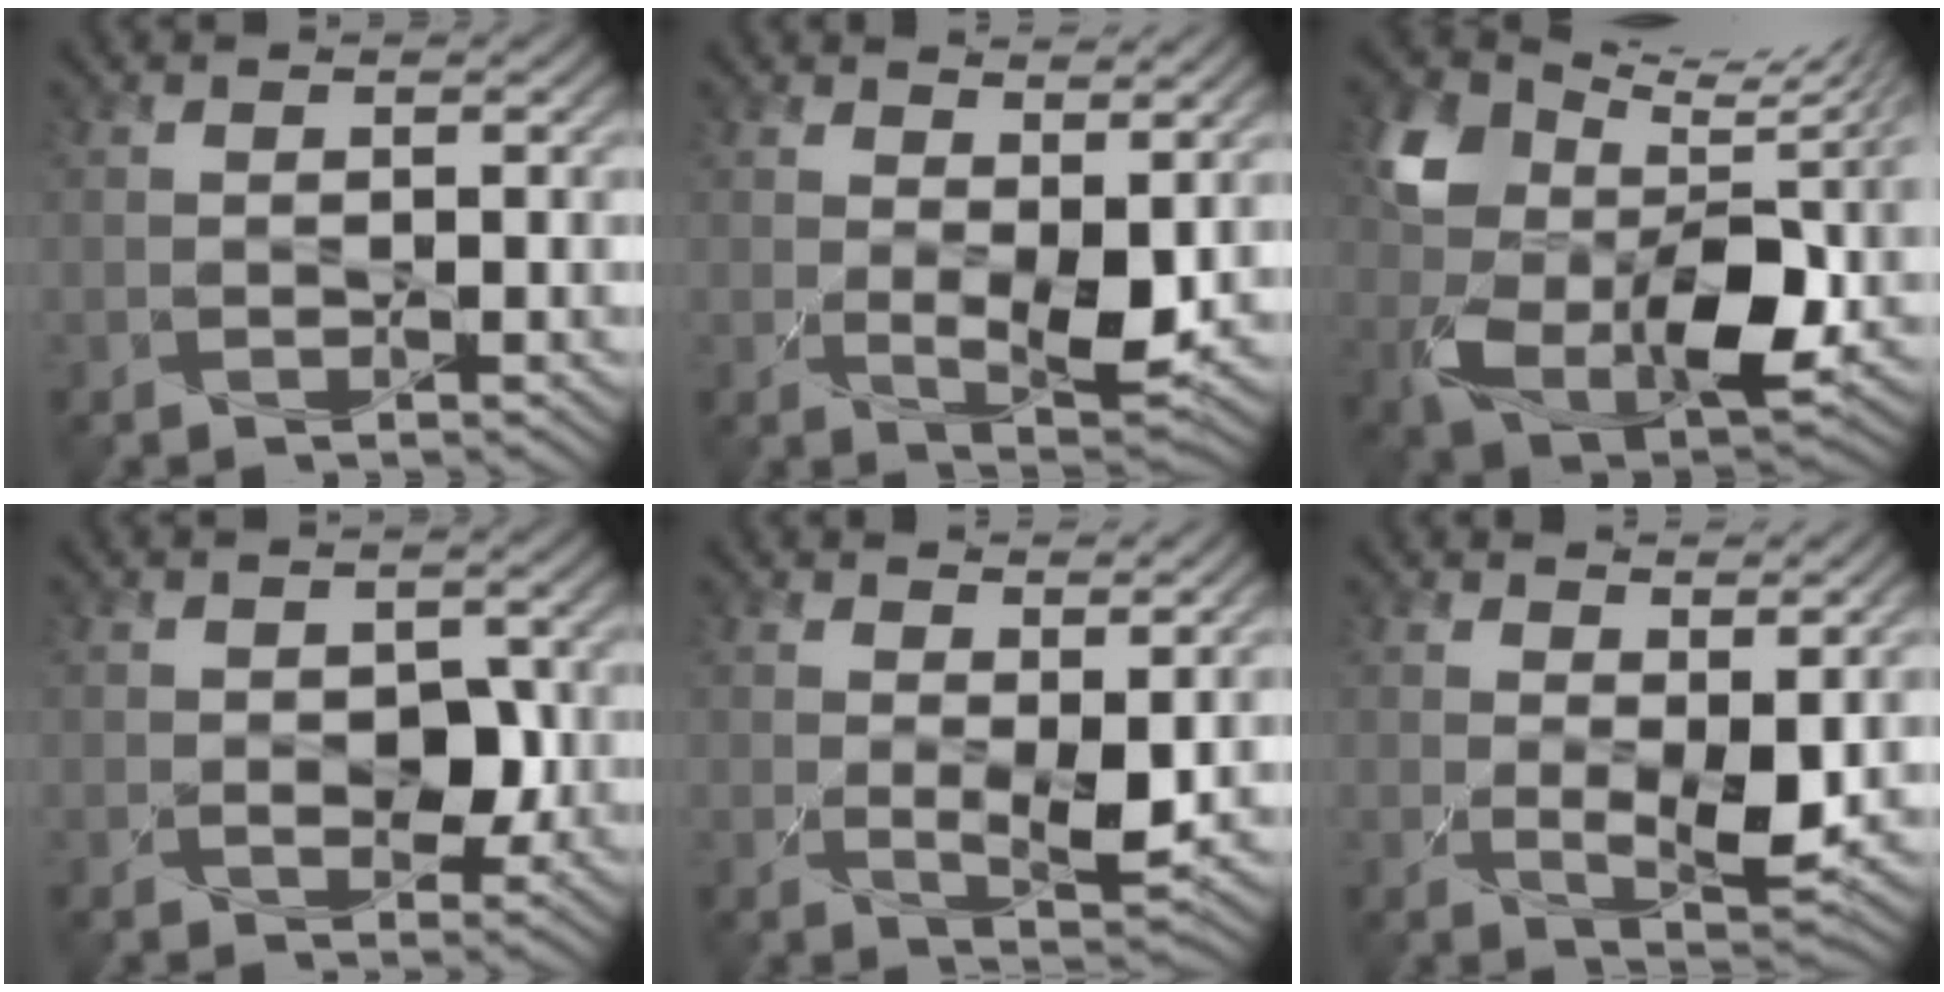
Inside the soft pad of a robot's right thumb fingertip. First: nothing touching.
{"total": 5.6, "force": [1.7, 2.7, 4.6], "torque": [-0.092, -0.015, 0.035]}
{"total": 12.7, "force": [3.7, 8.3, 8.8], "torque": [-0.191, -0.020, 0.080]}
{"total": 3.4, "force": [-0.4, 2.4, 2.5], "torque": [-0.042, -0.009, -0.007]}
{"total": 4.1, "force": [1.5, 1.7, 3.4], "torque": [-0.070, -0.012, 0.031]}
{"total": 5.1, "force": [1.6, 2.3, 4.2], "torque": [-0.086, -0.016, 0.032]}